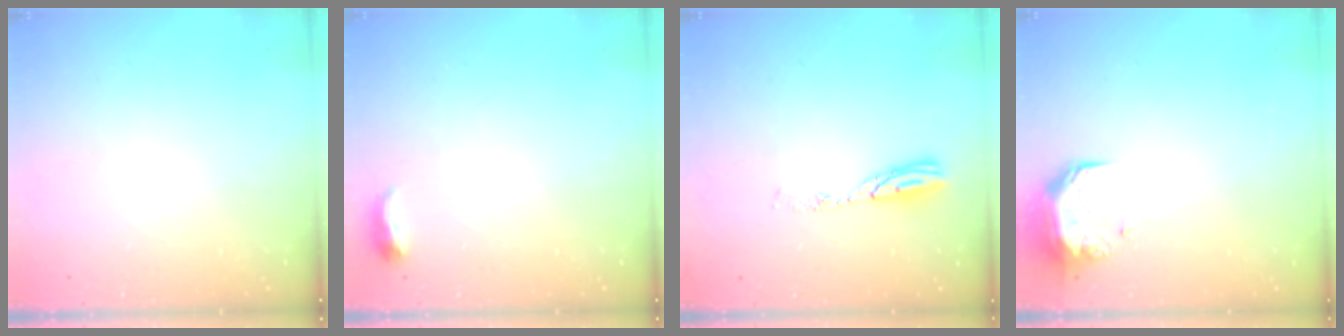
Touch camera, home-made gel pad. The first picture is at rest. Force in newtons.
{"total": 3.9, "press": 3.8, "slide": 0.9}
{"total": 6.3, "press": 6.3, "slide": 0.5}
{"total": 8.8, "press": 8.7, "slide": 1.5}